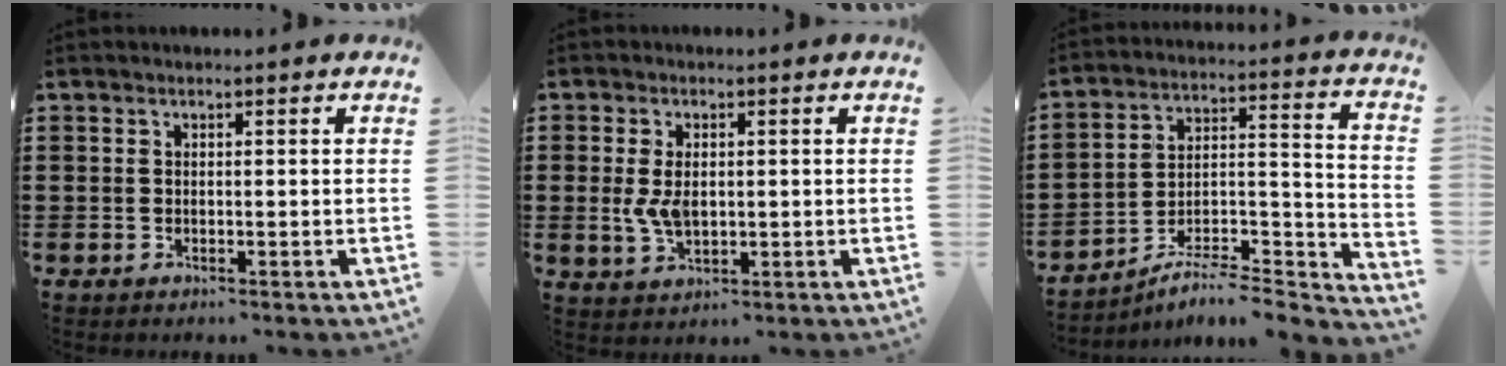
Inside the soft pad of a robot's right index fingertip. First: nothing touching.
{"total": 4.7, "force": [0.1, 2.7, 3.9], "torque": [-0.093, 0.002, -0.002]}
{"total": 5.3, "force": [-4.6, 0.9, 2.4], "torque": [-0.038, -0.013, -0.095]}